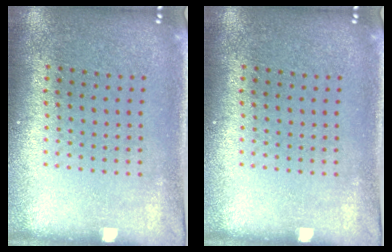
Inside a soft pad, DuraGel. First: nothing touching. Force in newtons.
{"total": 0.0}